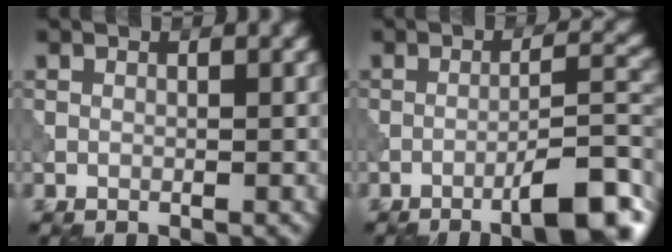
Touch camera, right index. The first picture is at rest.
{"total": 7.5, "force": [-4.6, 1.4, 5.7], "torque": [-0.077, 0.017, -0.070]}